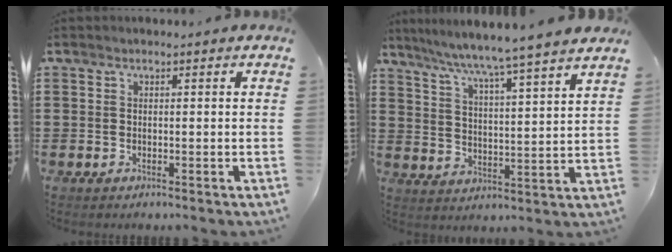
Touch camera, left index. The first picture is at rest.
{"total": 5.5, "force": [4.8, -1.6, 2.2], "torque": [-0.065, -0.044, 0.071]}